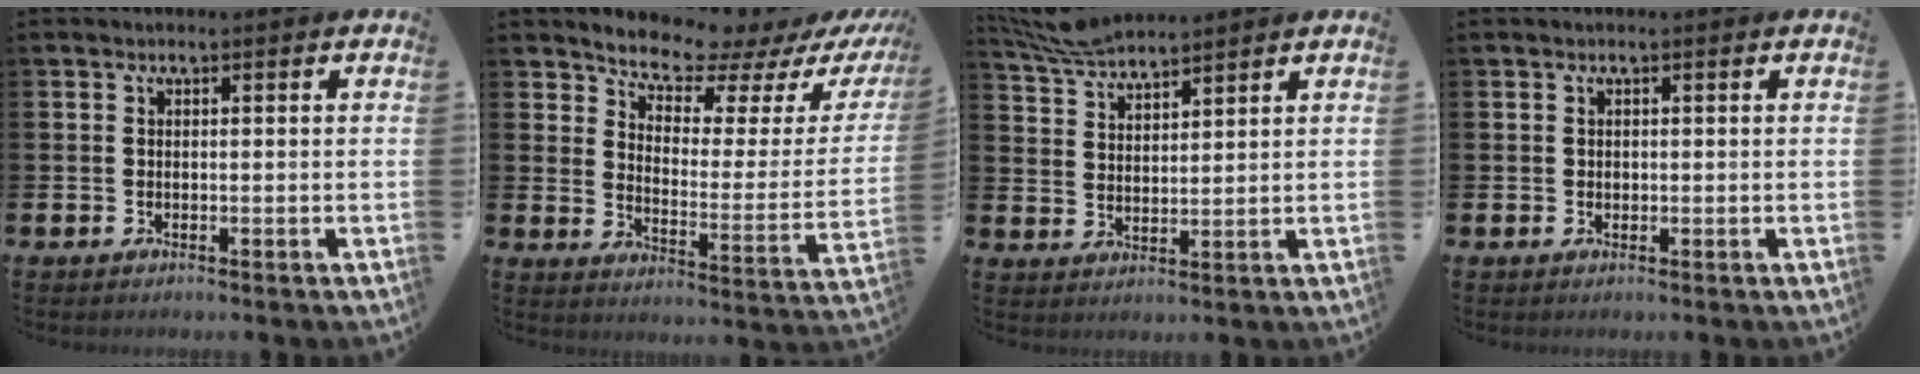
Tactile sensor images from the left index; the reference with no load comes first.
{"total": 8.2, "force": [7.8, 1.7, 2.0], "torque": [-0.063, -0.066, 0.131]}
{"total": 5.8, "force": [5.6, 0.7, 1.4], "torque": [-0.043, -0.026, 0.103]}
{"total": 0.7, "force": [0.3, 0.6, 0.2], "torque": [0.006, 0.001, 0.003]}